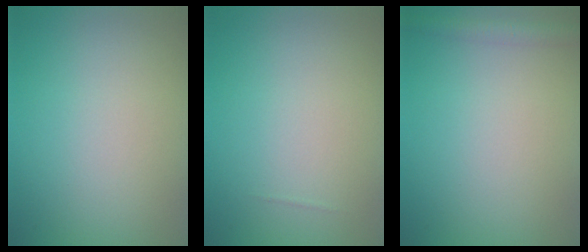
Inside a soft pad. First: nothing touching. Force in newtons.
{"total": 0.0}
{"total": 1.8, "press": 1.8, "slide": 0.1}